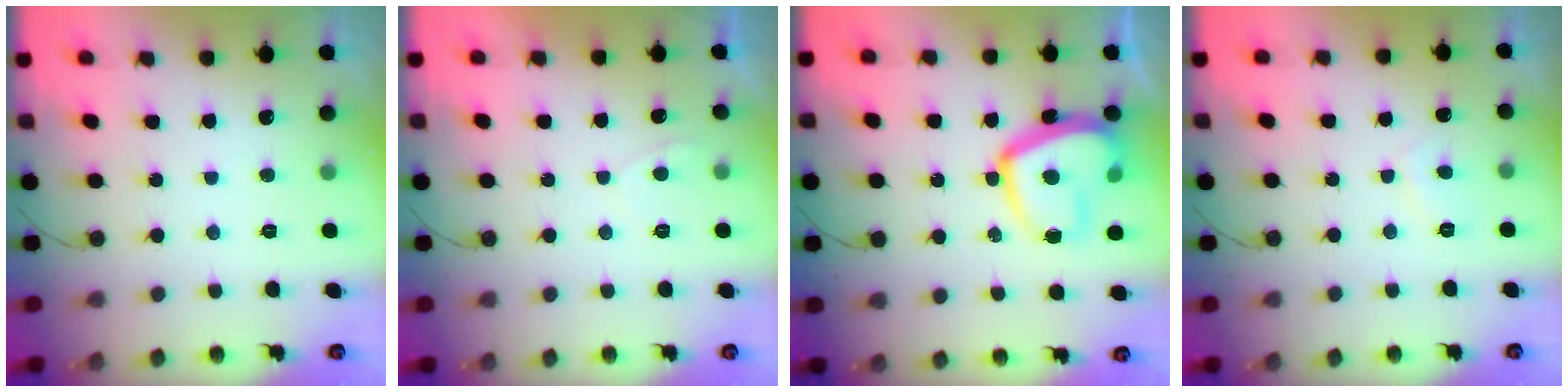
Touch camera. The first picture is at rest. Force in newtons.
{"total": 0.5, "press": 0.2, "slide": 0.5}
{"total": 15.8, "press": 15.7, "slide": 1.4}
{"total": 2.2, "press": 2.0, "slide": 0.8}